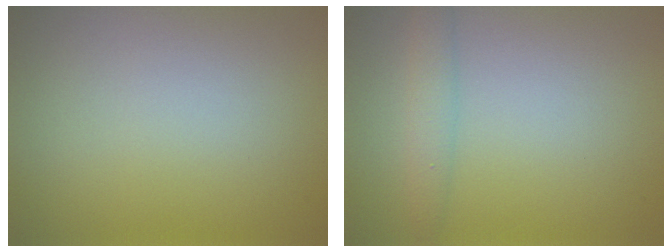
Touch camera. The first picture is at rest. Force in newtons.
{"total": 2.0, "press": 2.0, "slide": 0.0}